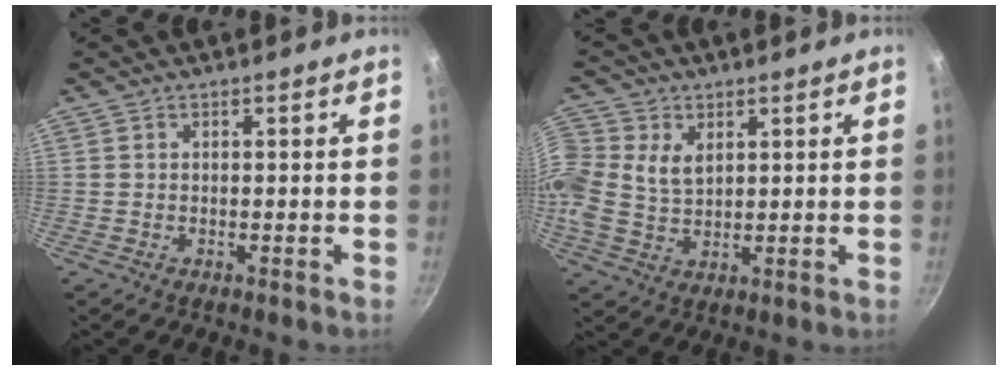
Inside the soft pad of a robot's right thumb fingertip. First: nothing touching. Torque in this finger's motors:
{"motor_torque": [-0.54, 0.90, 0.29, -0.01, 0.11]}